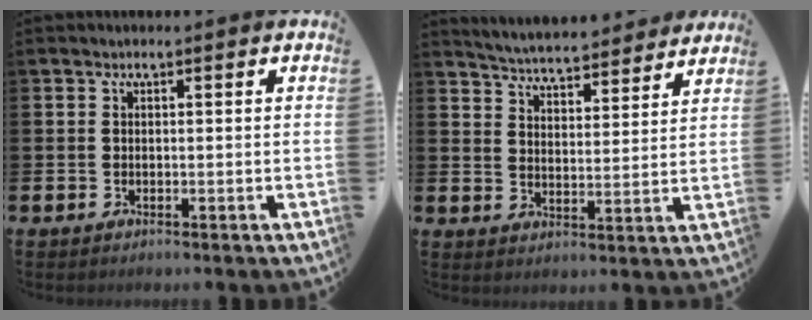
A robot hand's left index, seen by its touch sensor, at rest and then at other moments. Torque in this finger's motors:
{"motor_torque": [1.07, -1.07, 0.29, 0.05]}